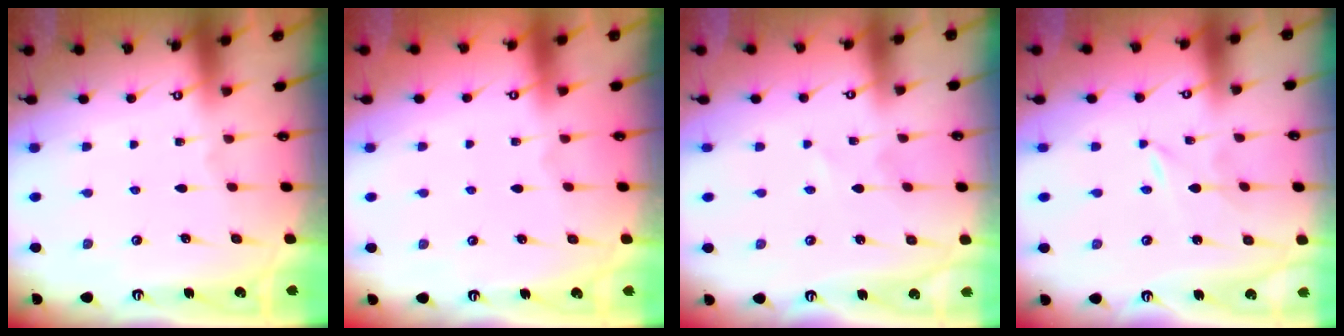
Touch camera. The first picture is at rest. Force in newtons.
{"total": 0.6, "press": 0.6, "slide": 0.1}
{"total": 0.0}
{"total": 0.0}